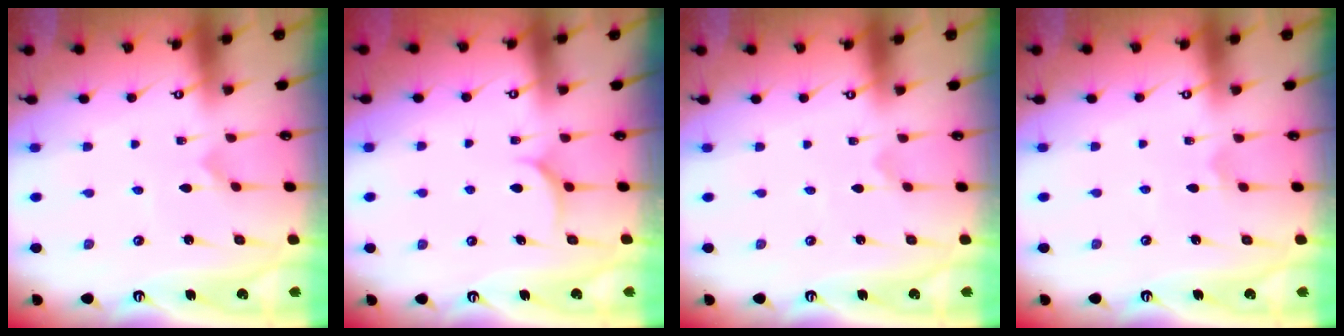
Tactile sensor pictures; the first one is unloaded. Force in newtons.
{"total": 6.0, "press": 6.0, "slide": 0.4}
{"total": 0.0}
{"total": 3.5, "press": 3.4, "slide": 0.4}